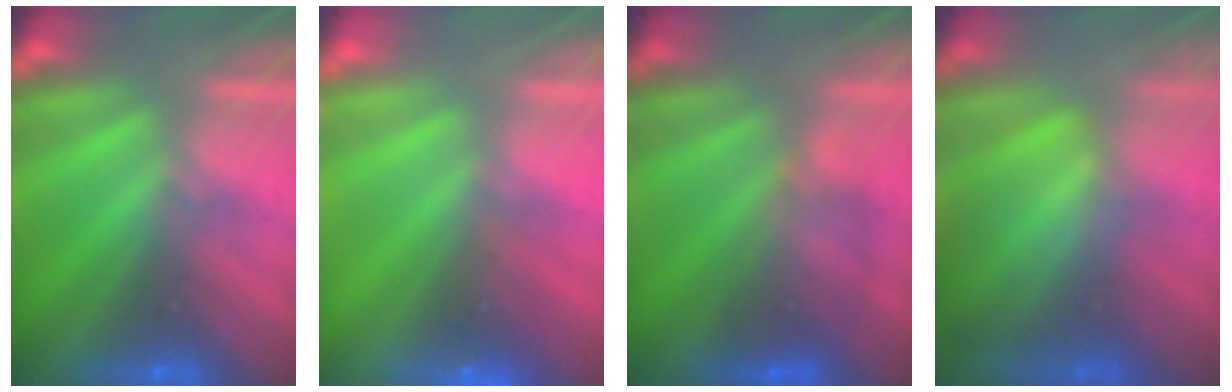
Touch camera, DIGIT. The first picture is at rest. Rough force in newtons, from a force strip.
{"total": 2.6}
{"total": 2.5}
{"total": 4.7}